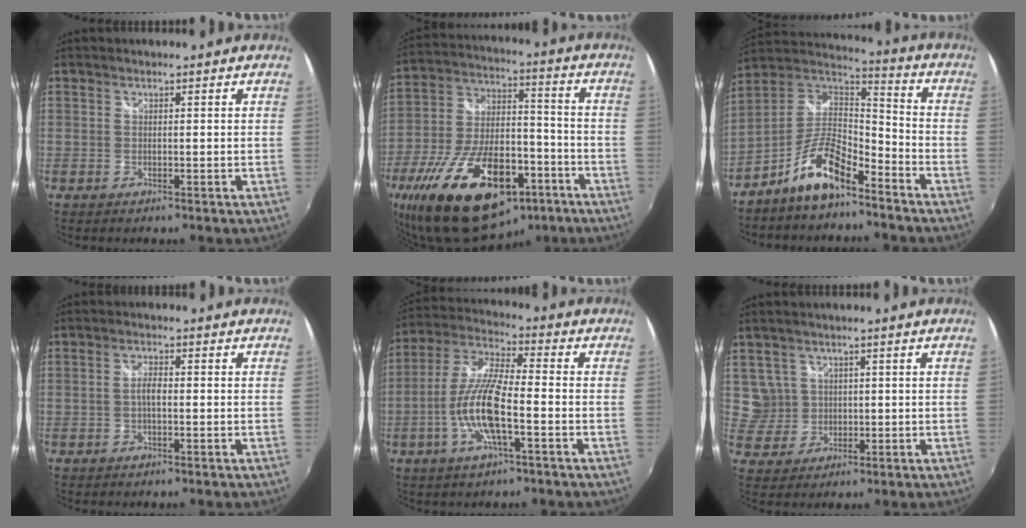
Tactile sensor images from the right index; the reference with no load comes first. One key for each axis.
{"total": 27.4, "fx": -15.6, "fy": 13.4, "fz": 18.1, "tx": -0.355, "ty": -0.016, "tz": -0.241}
{"total": 12.3, "fx": -8.0, "fy": 4.2, "fz": 8.3, "tx": -0.180, "ty": 0.014, "tz": -0.151}
{"total": 2.1, "fx": -0.4, "fy": 0.7, "fz": 1.9, "tx": -0.037, "ty": 0.005, "tz": -0.009}
{"total": 12.0, "fx": -3.8, "fy": 2.5, "fz": 11.1, "tx": -0.232, "ty": -0.003, "tz": -0.073}
{"total": 4.9, "fx": 1.2, "fy": 4.7, "fz": 0.3, "tx": -0.001, "ty": 0.011, "tz": 0.029}